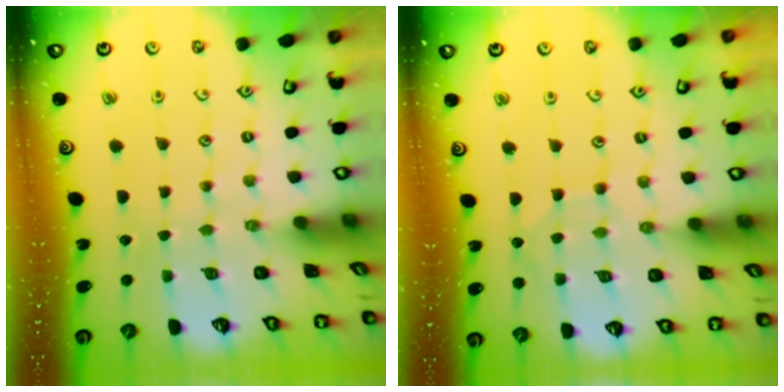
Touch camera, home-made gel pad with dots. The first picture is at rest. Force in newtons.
{"total": 5.1, "press": 5.1, "slide": 0.2}